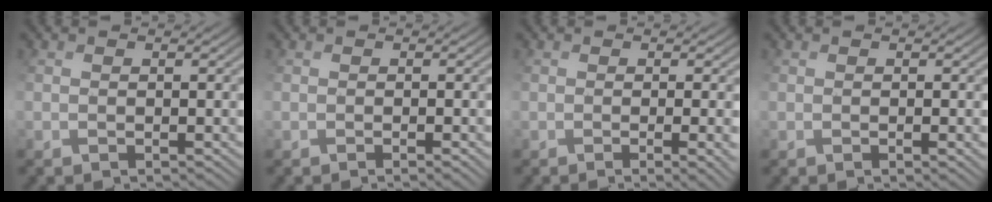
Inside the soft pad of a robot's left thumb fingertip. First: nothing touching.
{"total": 2.0, "force": [-0.9, 0.6, 1.7], "torque": [-0.023, -0.001, 0.004]}
{"total": 5.3, "force": [-1.0, 2.2, 4.7], "torque": [-0.055, -0.004, 0.010]}
{"total": 1.9, "force": [-0.4, 1.0, 1.5], "torque": [-0.026, -0.003, 0.002]}